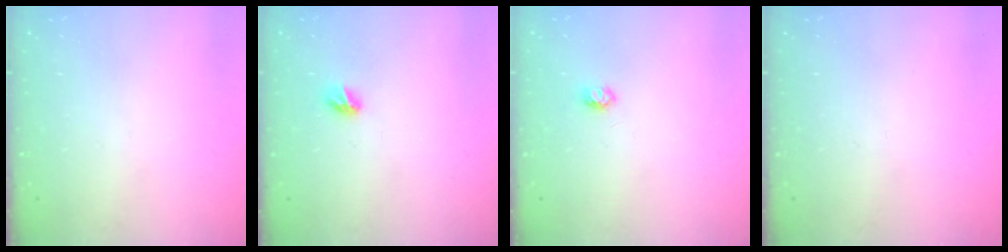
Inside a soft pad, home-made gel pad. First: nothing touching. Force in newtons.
{"total": 5.8, "press": 5.8, "slide": 0.7}
{"total": 3.4, "press": 3.4, "slide": 0.3}
{"total": 0.0}